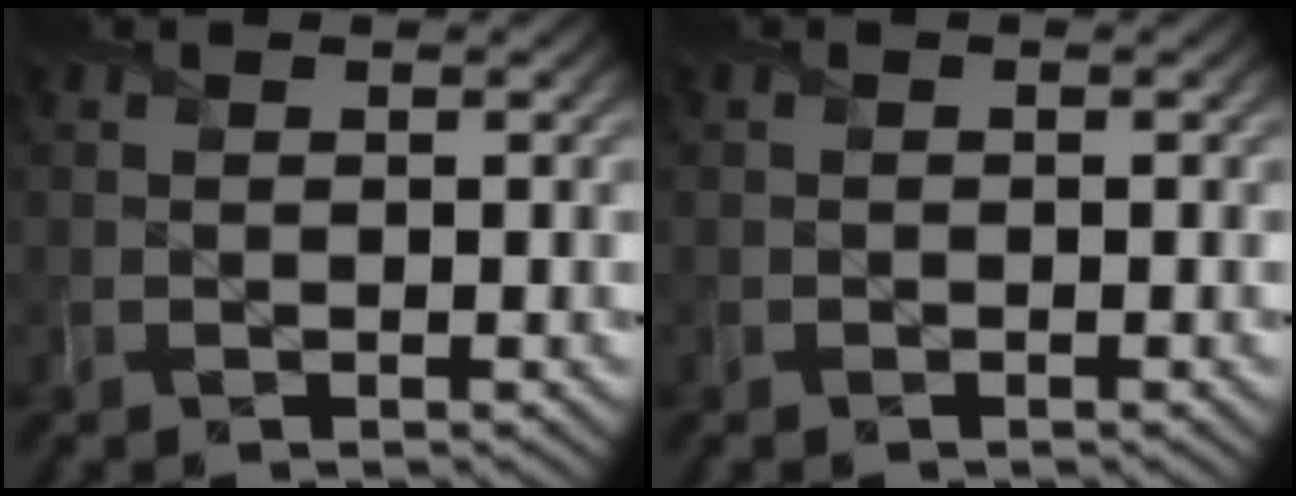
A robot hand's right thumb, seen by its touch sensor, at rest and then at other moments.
{"total": 0.0}